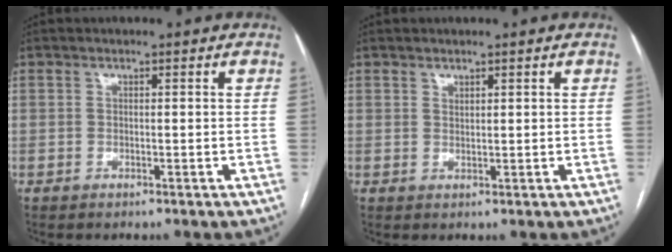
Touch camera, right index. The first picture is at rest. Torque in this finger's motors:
{"motor_torque": [-0.05, 0.13, -0.04, 0.00]}